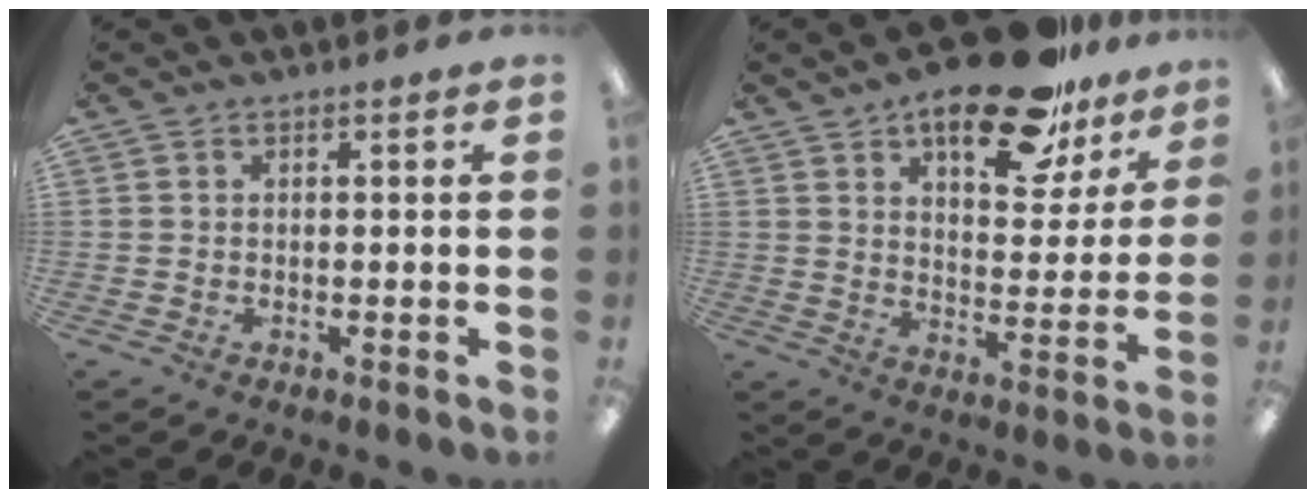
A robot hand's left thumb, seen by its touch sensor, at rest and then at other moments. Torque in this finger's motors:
{"motor_torque": [0.51, 0.63, 1.27, -1.50, 0.20]}